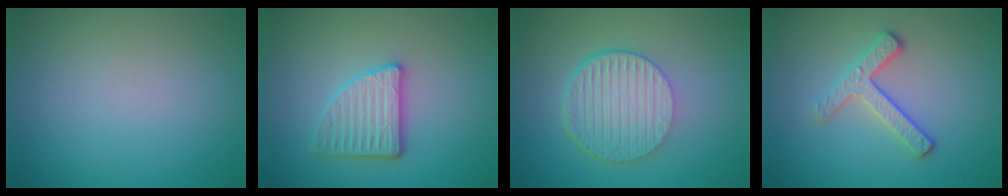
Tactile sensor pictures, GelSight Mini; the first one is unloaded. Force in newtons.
{"total": 3.6, "press": 3.1, "slide": 1.7}
{"total": 6.4, "press": 4.4, "slide": 4.7}
{"total": 3.1, "press": 2.6, "slide": 1.7}